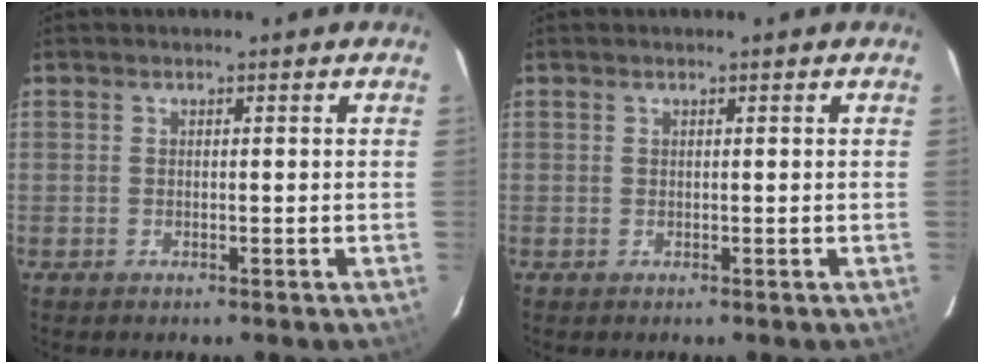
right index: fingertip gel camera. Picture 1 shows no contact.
{"total": 0.0}